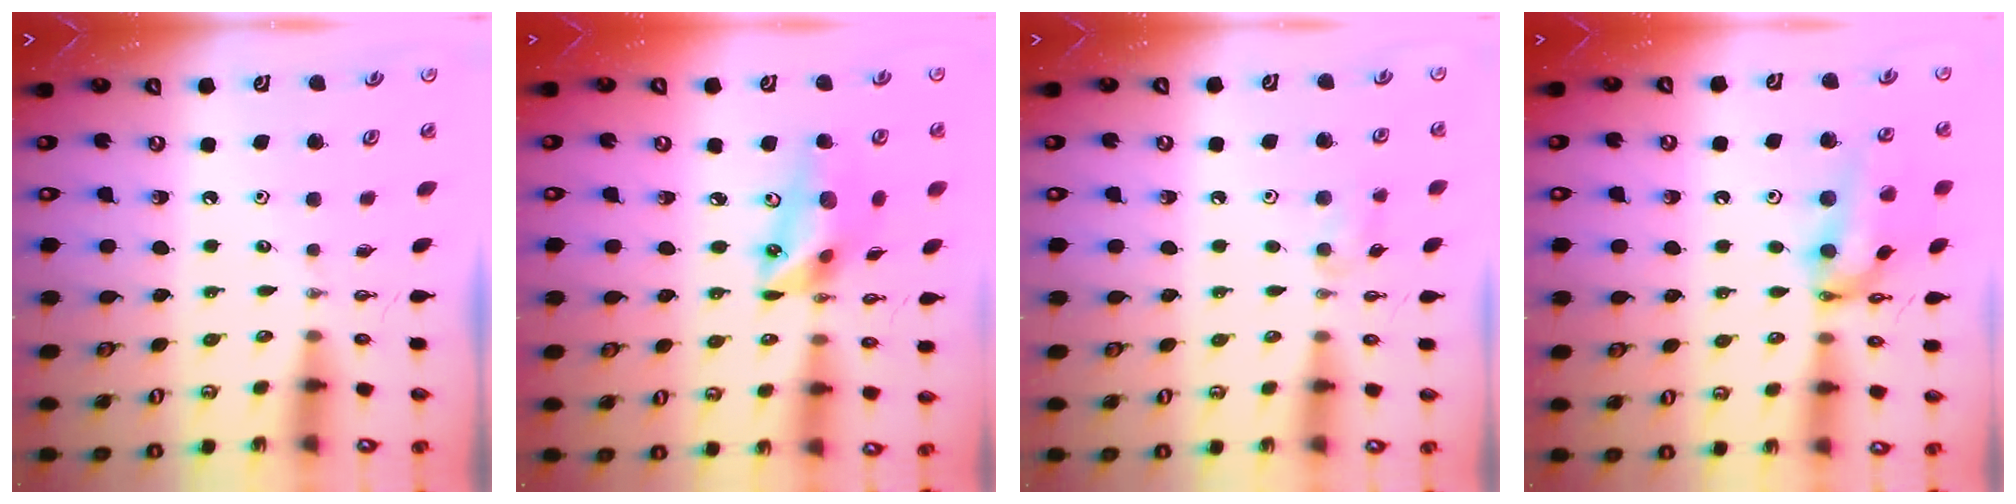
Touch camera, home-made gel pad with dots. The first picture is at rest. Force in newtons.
{"total": 15.7, "press": 15.3, "slide": 3.7}
{"total": 7.8, "press": 7.0, "slide": 3.6}
{"total": 16.2, "press": 15.4, "slide": 5.1}